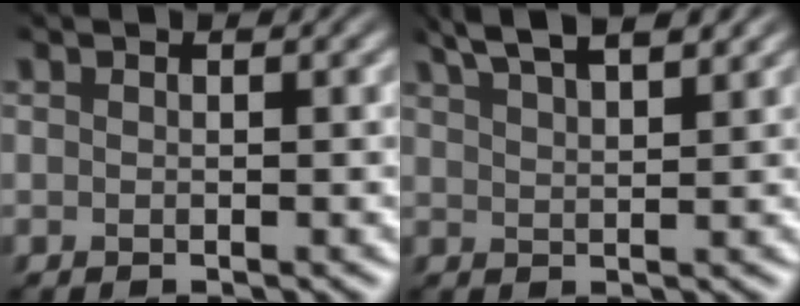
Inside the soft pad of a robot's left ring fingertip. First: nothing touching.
{"total": 6.4, "force": [4.8, 1.9, 3.8], "torque": [-0.045, 0.030, 0.050]}